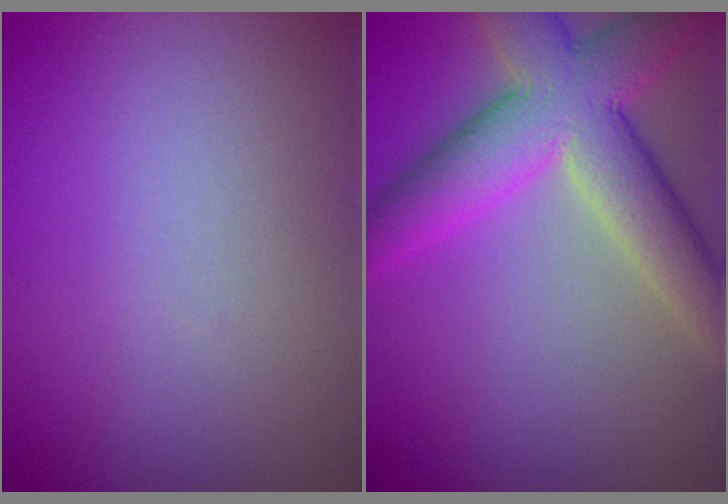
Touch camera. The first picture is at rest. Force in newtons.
{"total": 8.6, "press": 8.6, "slide": 0.7}